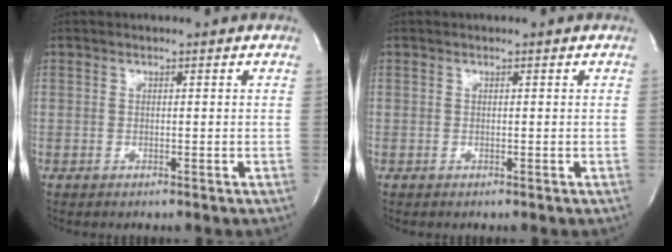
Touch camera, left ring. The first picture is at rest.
{"total": 0.0}